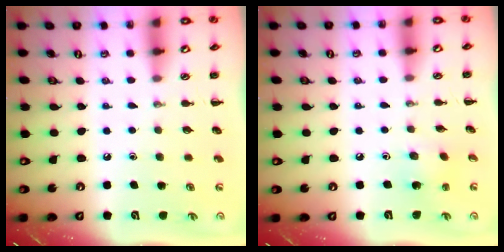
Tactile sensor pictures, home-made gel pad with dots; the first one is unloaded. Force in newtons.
{"total": 1.7, "press": 1.6, "slide": 0.7}